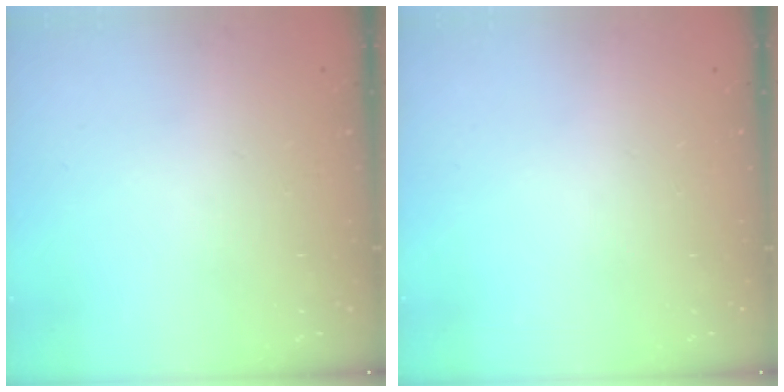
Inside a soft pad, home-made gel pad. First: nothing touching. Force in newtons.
{"total": 0.0}